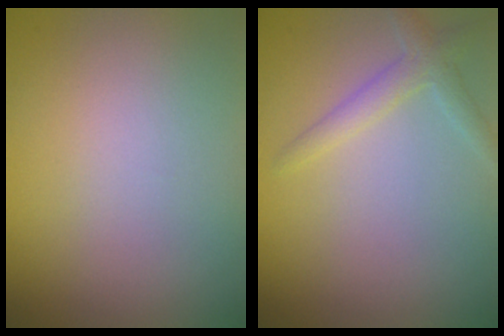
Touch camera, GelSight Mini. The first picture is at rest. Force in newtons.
{"total": 2.0, "press": 2.0, "slide": 0.1}